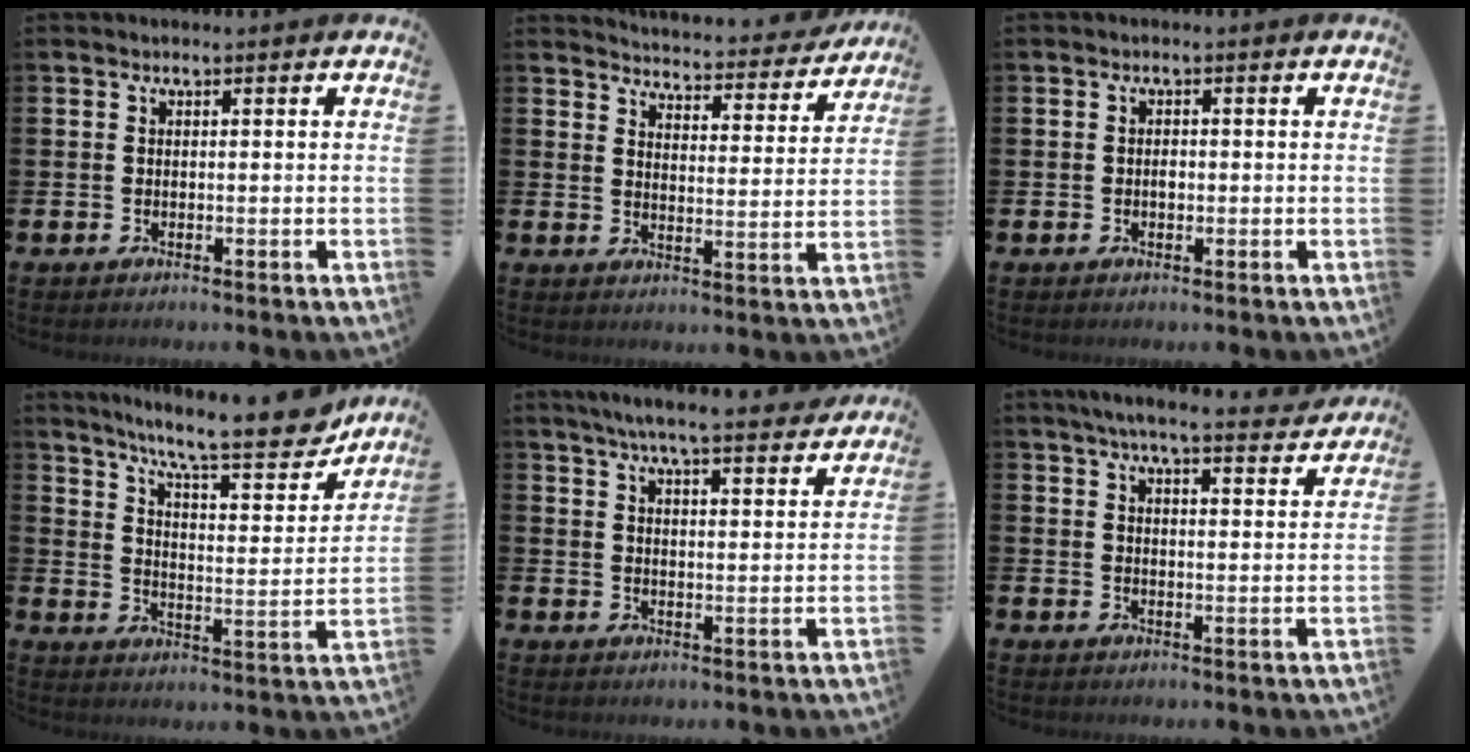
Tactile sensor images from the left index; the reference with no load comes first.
{"total": 4.4, "force": [4.4, 0.5, 0.4], "torque": [-0.025, -0.039, 0.072]}
{"total": 1.0, "force": [-0.1, 0.7, 0.7], "torque": [-0.011, 0.003, -0.004]}
{"total": 11.9, "force": [10.1, 1.7, 6.1], "torque": [-0.122, -0.060, 0.168]}
{"total": 6.7, "force": [6.3, 0.2, 2.2], "torque": [-0.052, -0.034, 0.109]}
{"total": 6.0, "force": [5.7, 0.3, 2.1], "torque": [-0.048, -0.029, 0.098]}